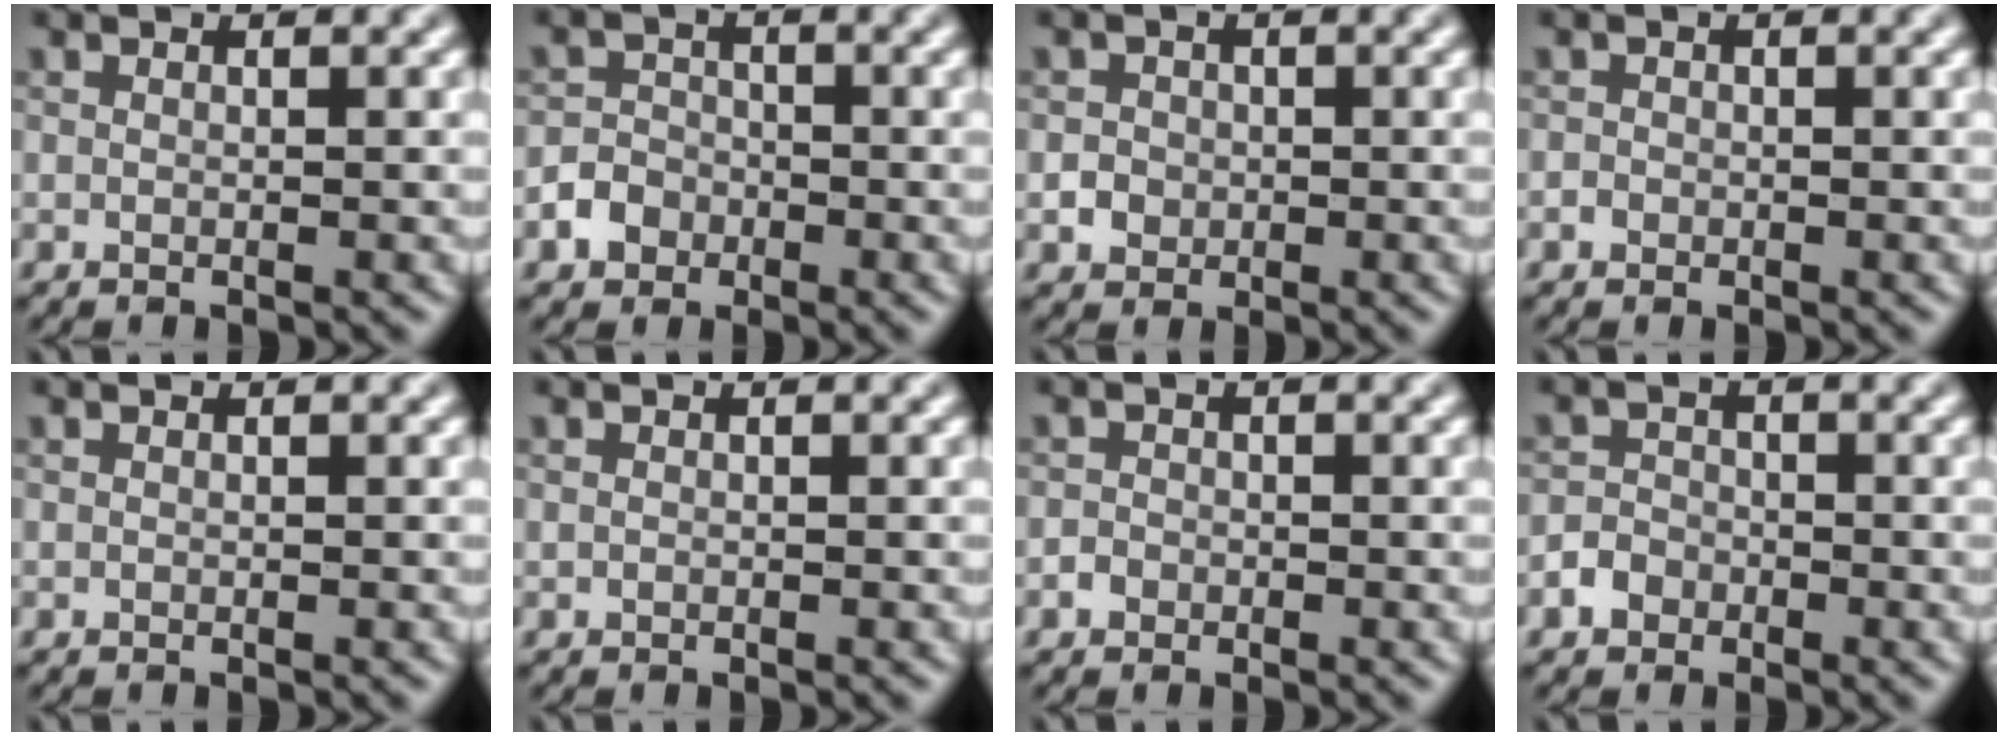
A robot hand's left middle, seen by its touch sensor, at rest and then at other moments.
{"total": 2.6, "force": [-1.3, 2.2, 0.7], "torque": [0.002, 0.003, -0.027]}
{"total": 1.4, "force": [-0.2, 1.3, 0.3], "torque": [0.004, -0.004, -0.003]}
{"total": 0.6, "force": [-0.3, 0.5, 0.1], "torque": [0.000, -0.002, -0.005]}
{"total": 0.0}
{"total": 0.0}
{"total": 0.9, "force": [-0.4, 0.8, 0.2], "torque": [0.000, 0.000, -0.010]}
{"total": 1.9, "force": [-1.0, 1.5, 0.5], "torque": [0.000, 0.006, -0.024]}